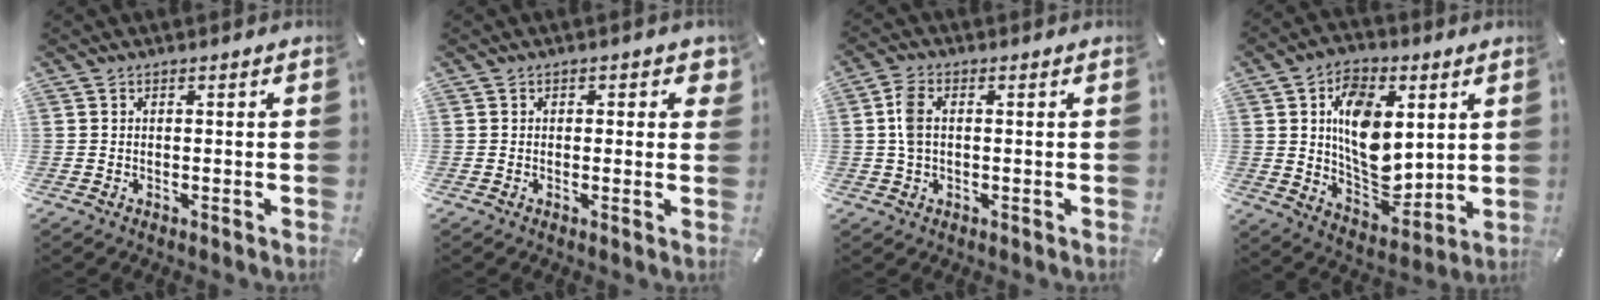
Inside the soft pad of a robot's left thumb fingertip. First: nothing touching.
{"total": 1.6, "force": [0.5, 1.1, 1.1], "torque": [-0.007, 0.000, 0.003]}
{"total": 4.7, "force": [0.4, 2.9, 3.6], "torque": [-0.087, 0.003, 0.004]}
{"total": 14.6, "force": [3.2, 10.0, 10.1], "torque": [-0.155, -0.005, 0.060]}